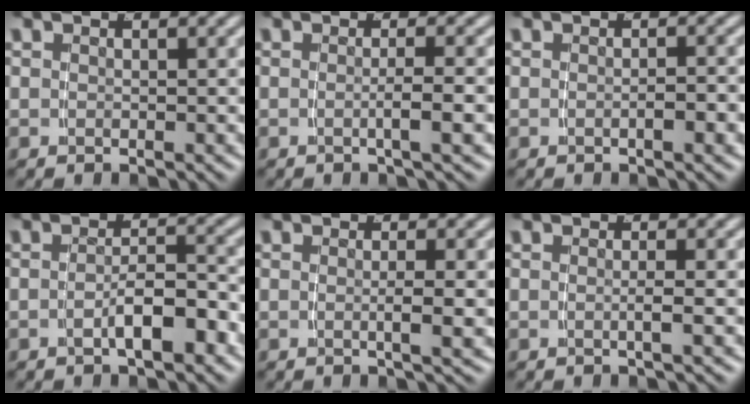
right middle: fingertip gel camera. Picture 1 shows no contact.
{"total": 1.7, "force": [-0.7, -0.7, 1.3], "torque": [-0.018, -0.001, -0.011]}
{"total": 1.1, "force": [-0.8, 0.0, 0.7], "torque": [-0.008, 0.003, -0.016]}
{"total": 3.4, "force": [-2.4, 0.4, 2.4], "torque": [-0.028, -0.002, -0.038]}
{"total": 1.5, "force": [-0.3, -0.6, 1.3], "torque": [-0.019, -0.004, -0.004]}
{"total": 1.0, "force": [-0.4, -0.7, 0.6], "torque": [-0.010, -0.002, -0.006]}